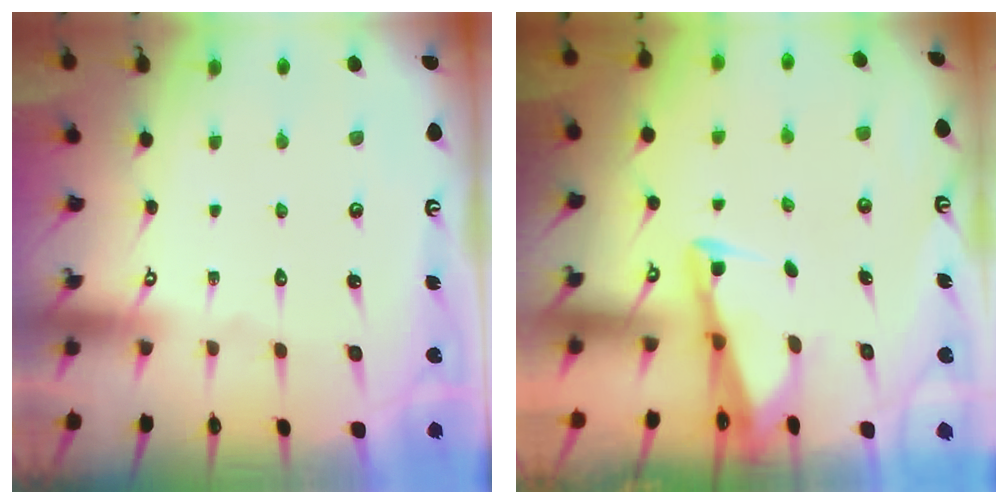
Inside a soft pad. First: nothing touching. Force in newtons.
{"total": 2.6, "press": 2.6, "slide": 0.2}